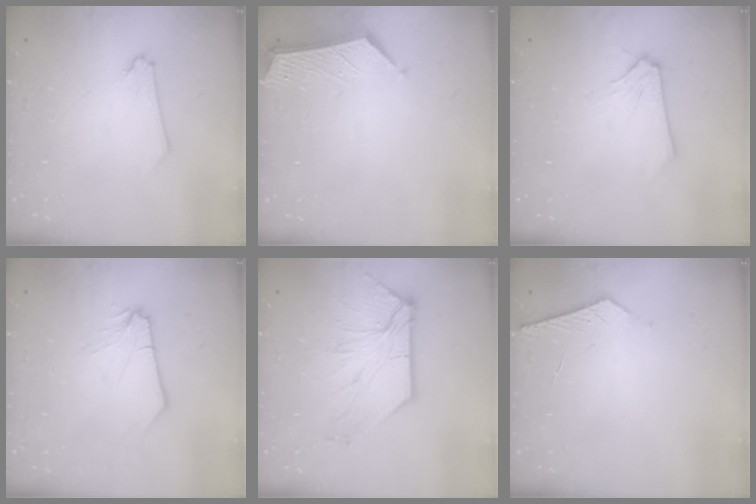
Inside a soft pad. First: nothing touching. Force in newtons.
{"total": 4.5, "press": 4.5, "slide": 0.5}
{"total": 0.0}
{"total": 0.0}
{"total": 7.3, "press": 7.3, "slide": 0.3}
{"total": 4.1, "press": 4.1, "slide": 0.4}